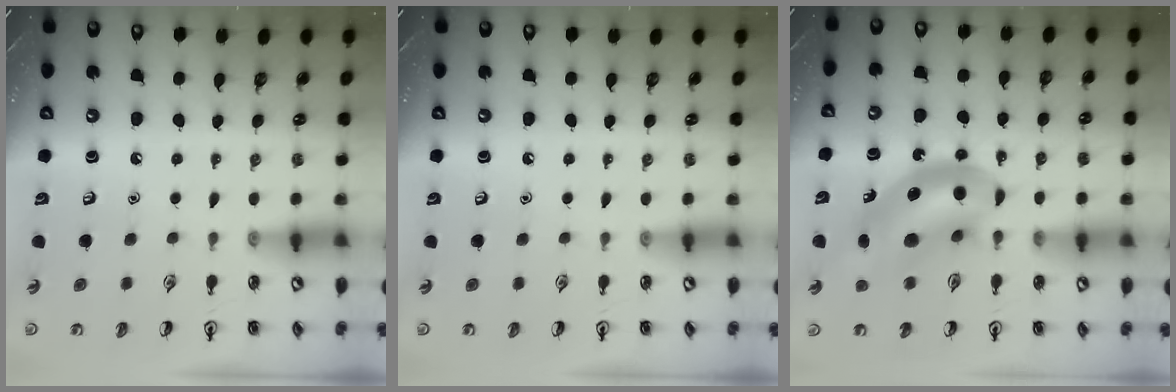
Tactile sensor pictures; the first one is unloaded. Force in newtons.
{"total": 0.0}
{"total": 11.5, "press": 11.0, "slide": 3.3}